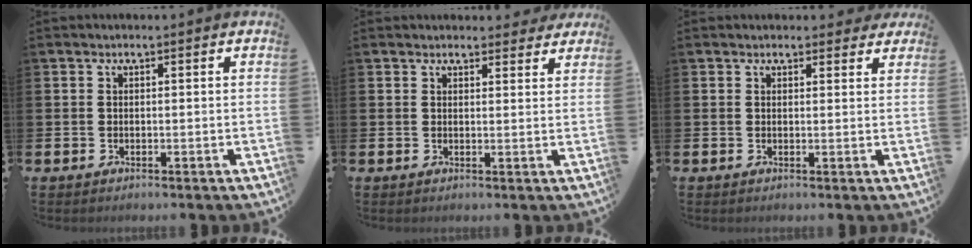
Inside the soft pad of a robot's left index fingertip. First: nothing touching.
{"total": 2.4, "force": [2.3, 0.6, 0.0], "torque": [0.010, -0.013, 0.039]}
{"total": 1.6, "force": [1.5, 0.7, 0.2], "torque": [0.008, -0.001, 0.024]}